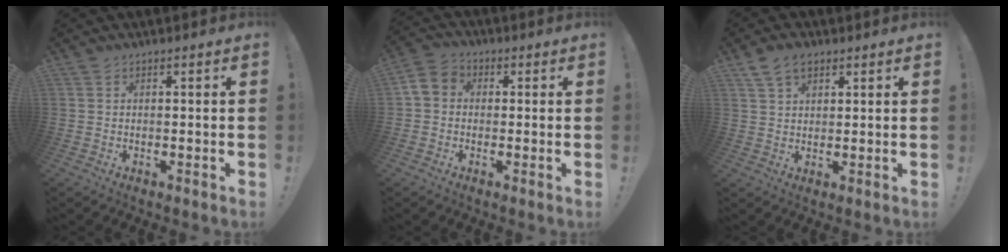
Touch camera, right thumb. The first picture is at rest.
{"total": 4.9, "force": [-0.9, 4.2, 2.4], "torque": [-0.047, 0.019, -0.012]}
{"total": 5.8, "force": [3.5, 3.5, 3.1], "torque": [-0.055, -0.006, 0.067]}